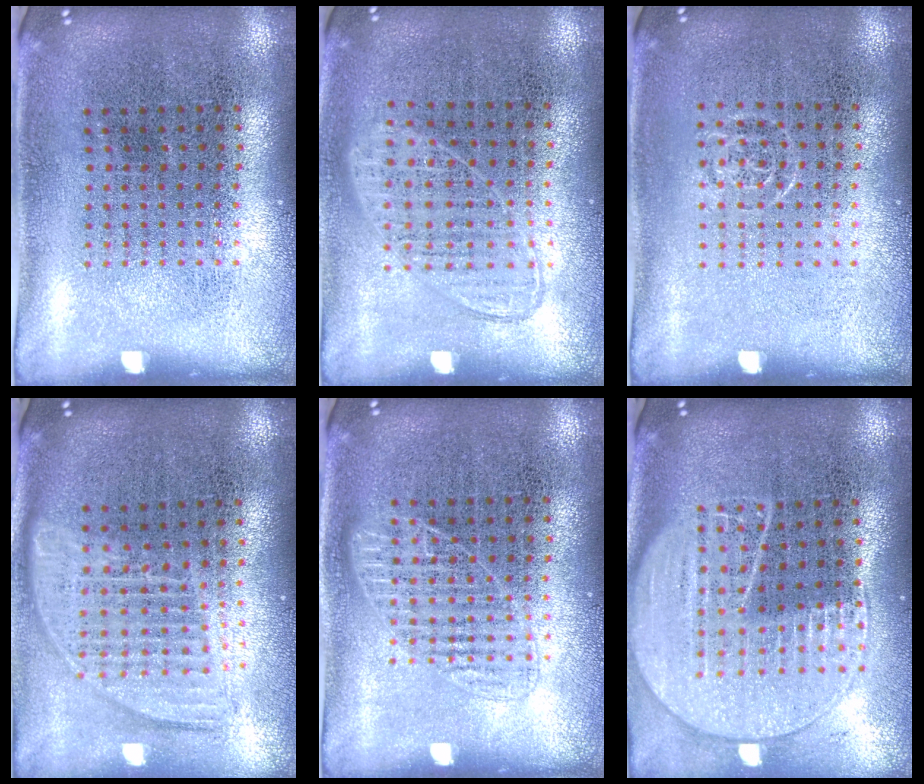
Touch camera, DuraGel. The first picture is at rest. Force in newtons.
{"total": 0.9, "press": 0.9, "slide": 0.3}
{"total": 0.5, "press": 0.5, "slide": 0.2}
{"total": 1.7, "press": 1.4, "slide": 0.9}
{"total": 1.8, "press": 1.7, "slide": 0.4}
{"total": 2.0, "press": 1.8, "slide": 1.0}